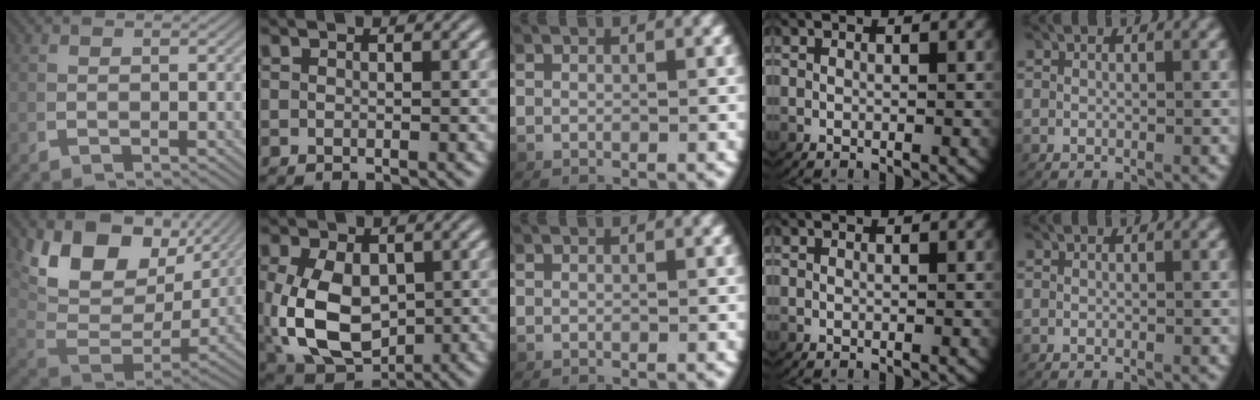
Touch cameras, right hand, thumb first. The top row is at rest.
{"thumb": {"total": 11.2, "force": [3.5, 6.8, 8.2], "torque": [-0.165, -0.016, 0.063]}, "index": {"total": 10.1, "force": [-1.0, 7.7, 6.5], "torque": [-0.141, -0.041, 0.006]}}